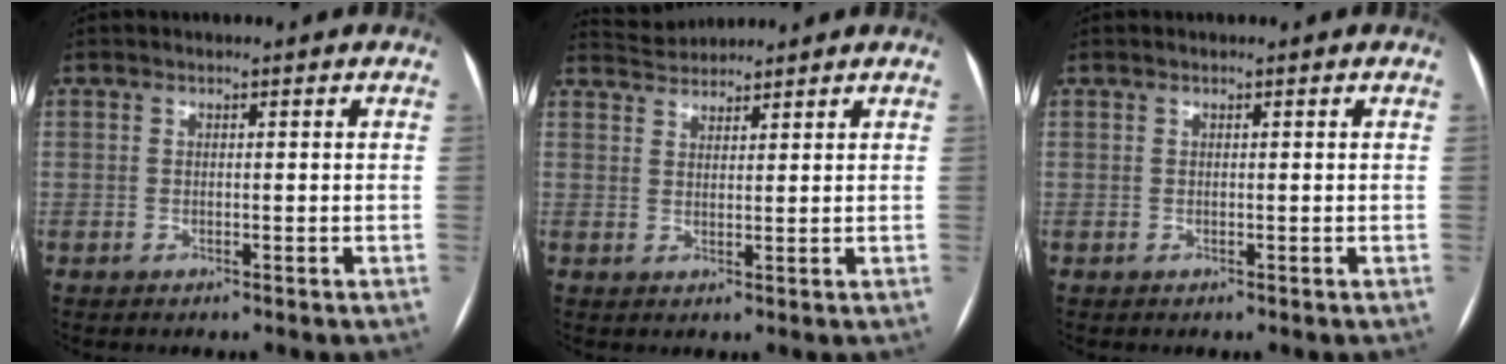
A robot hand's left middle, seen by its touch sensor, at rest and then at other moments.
{"total": 3.5, "force": [3.5, 0.3, -0.3], "torque": [-0.003, 0.022, 0.066]}
{"total": 0.0}